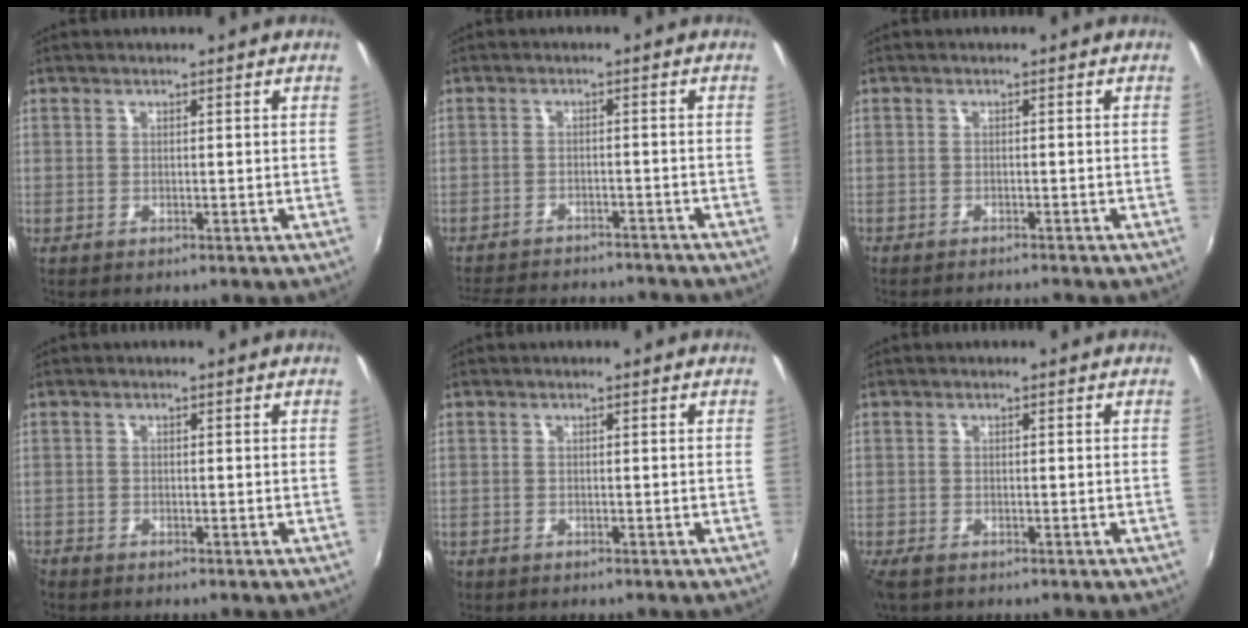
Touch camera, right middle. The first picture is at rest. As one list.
[{"total": 15.3, "force": [-13.6, 4.0, 5.8], "torque": [-0.130, -0.007, -0.190]}, {"total": 2.9, "force": [-2.8, 0.1, 0.9], "torque": [-0.032, -0.012, -0.050]}, {"total": 1.8, "force": [-1.7, 0.6, 0.1], "torque": [-0.011, -0.007, -0.037]}, {"total": 1.0, "force": [-0.9, 0.5, 0.1], "torque": [-0.007, -0.002, -0.018]}, {"total": 3.0, "force": [-2.3, 1.2, 1.5], "torque": [-0.037, -0.014, -0.044]}]